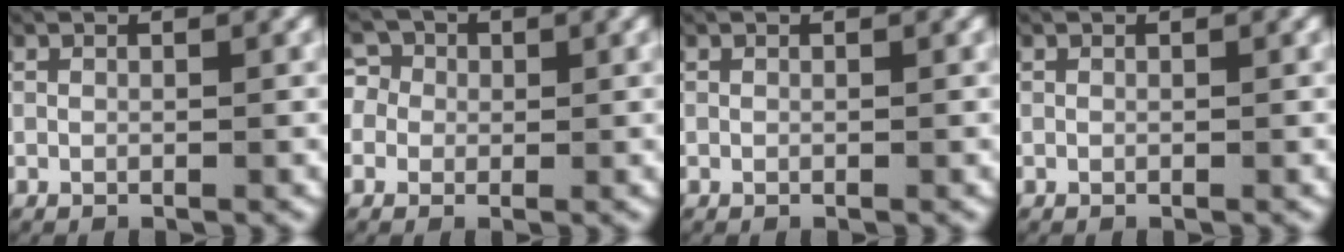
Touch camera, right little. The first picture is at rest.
{"total": 5.3, "force": [0.6, 5.0, 1.6], "torque": [-0.033, 0.004, -0.002]}
{"total": 0.0}
{"total": 0.0}